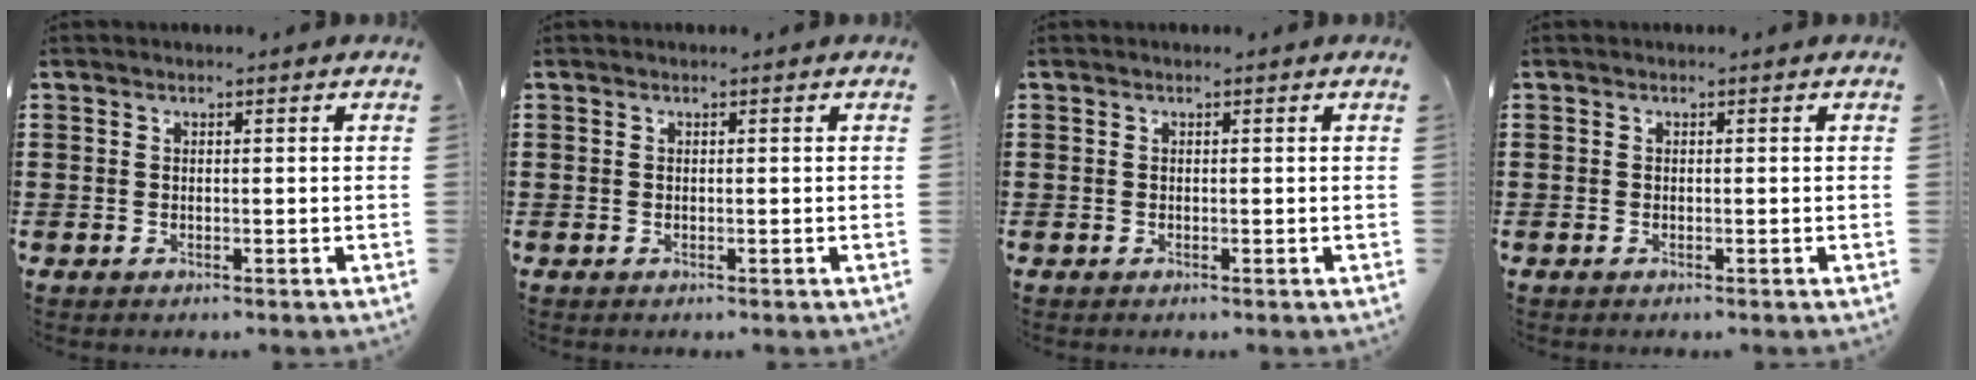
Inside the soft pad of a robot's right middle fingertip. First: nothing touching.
{"total": 0.0}
{"total": 0.0}
{"total": 0.0}